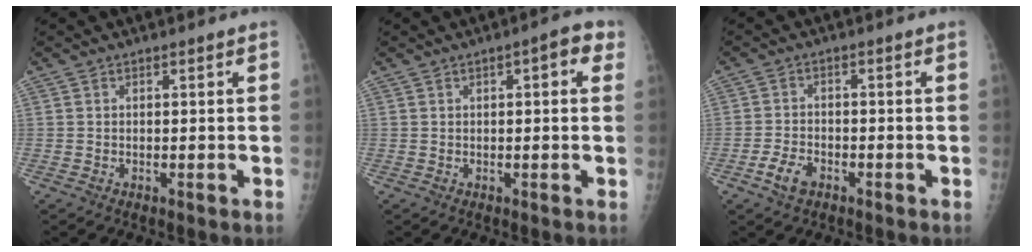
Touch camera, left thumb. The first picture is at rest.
{"total": 4.3, "force": [1.7, 1.6, 3.7], "torque": [-0.036, 0.003, 0.014]}
{"total": 4.1, "force": [-2.2, 2.4, 2.4], "torque": [-0.044, 0.010, -0.041]}